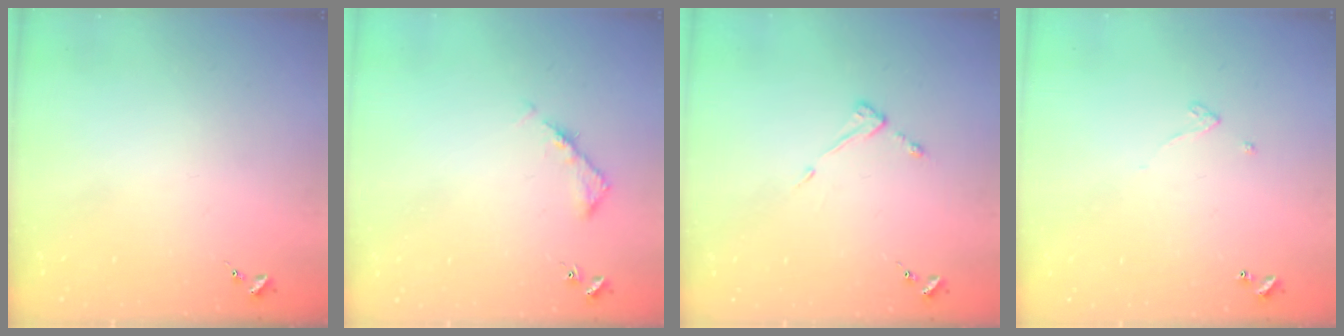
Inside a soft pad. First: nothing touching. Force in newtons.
{"total": 5.0, "press": 4.9, "slide": 0.8}
{"total": 4.4, "press": 4.4, "slide": 0.4}
{"total": 2.6, "press": 2.6, "slide": 0.2}